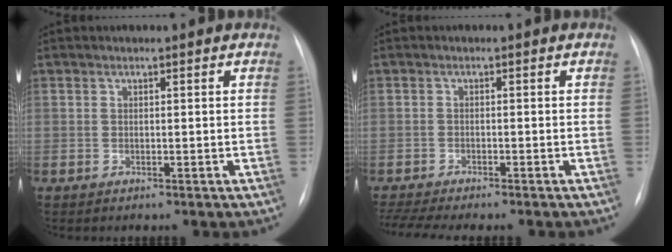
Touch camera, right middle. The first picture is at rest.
{"total": 7.9, "force": [-6.9, 0.7, 3.8], "torque": [-0.063, -0.003, -0.105]}